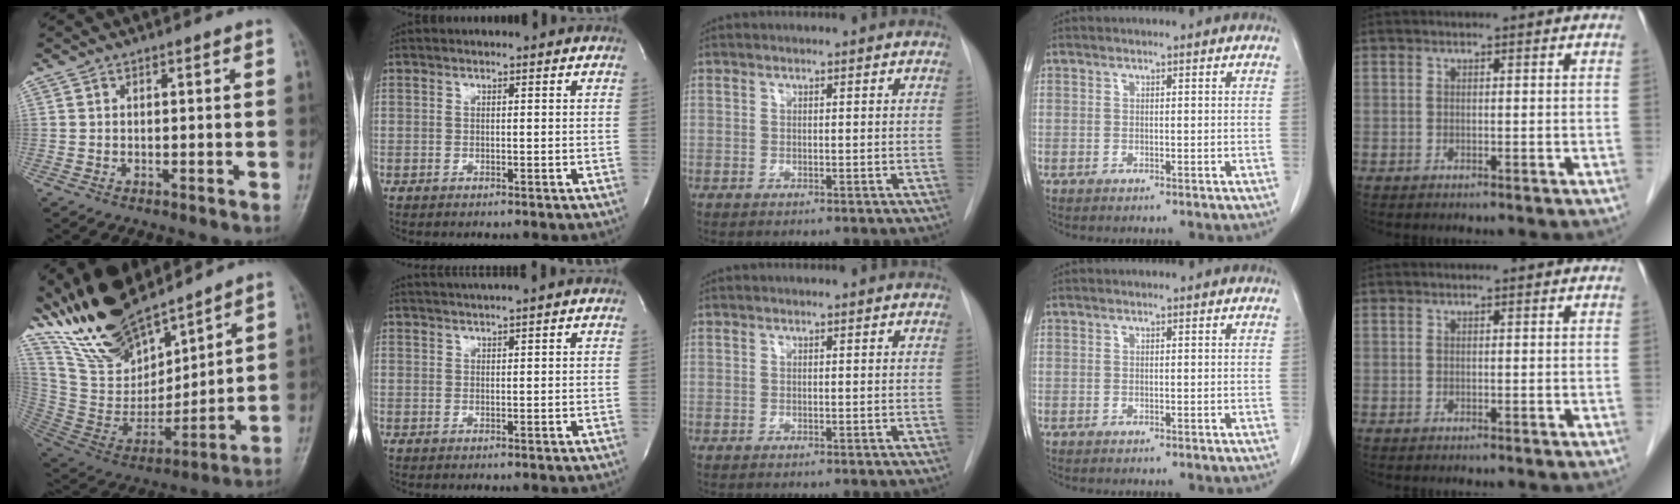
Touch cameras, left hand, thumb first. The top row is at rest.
{"thumb": {"total": 20.7, "force": [17.1, 7.5, 9.0], "torque": [-0.125, -0.087, 0.329]}, "index": {"total": 2.7, "force": [2.3, -1.1, 0.9], "torque": [-0.011, 0.006, 0.046]}}